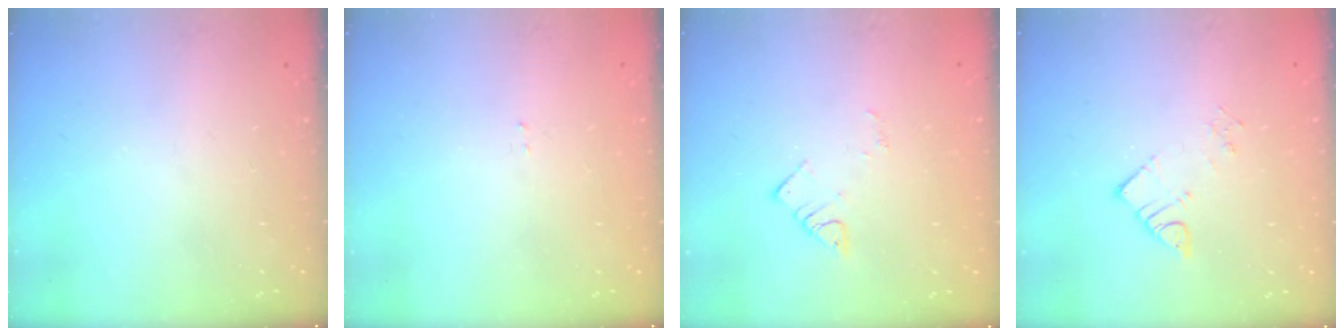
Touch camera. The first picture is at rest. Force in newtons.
{"total": 1.5, "press": 1.5, "slide": 0.2}
{"total": 3.9, "press": 3.9, "slide": 0.3}
{"total": 4.9, "press": 4.9, "slide": 0.2}